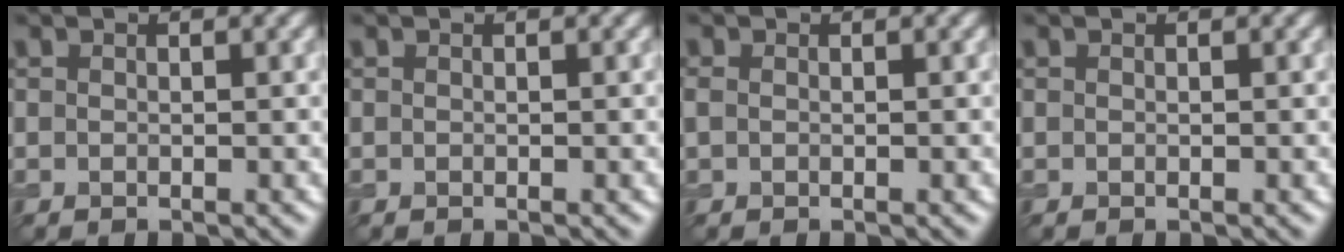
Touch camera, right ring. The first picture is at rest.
{"total": 0.0}
{"total": 0.8, "force": [0.0, 0.6, 0.5], "torque": [-0.013, 0.001, -0.002]}
{"total": 0.0}